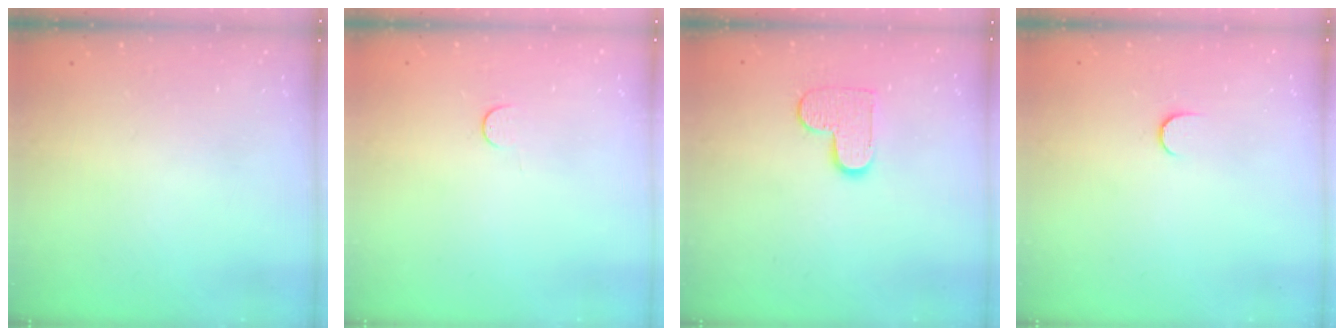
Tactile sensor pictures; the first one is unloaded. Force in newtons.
{"total": 2.8, "press": 2.8, "slide": 0.4}
{"total": 8.9, "press": 8.9, "slide": 0.4}
{"total": 3.4, "press": 3.4, "slide": 0.4}